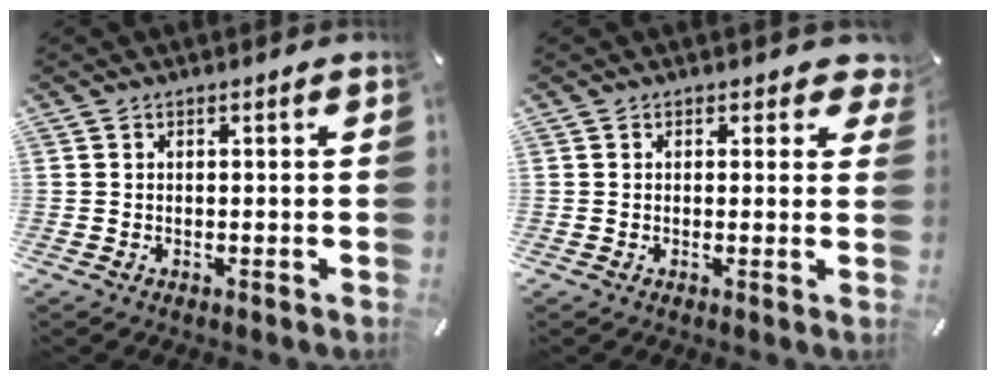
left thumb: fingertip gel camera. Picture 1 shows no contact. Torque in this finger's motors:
{"motor_torque": [0.60, 0.04, 0.39, 0.06, 0.02]}